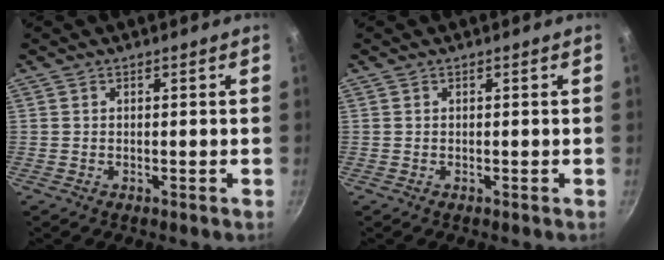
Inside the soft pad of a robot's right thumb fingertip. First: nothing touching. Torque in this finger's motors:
{"motor_torque": [0.00, 0.00, 0.00, 0.00, 0.00]}